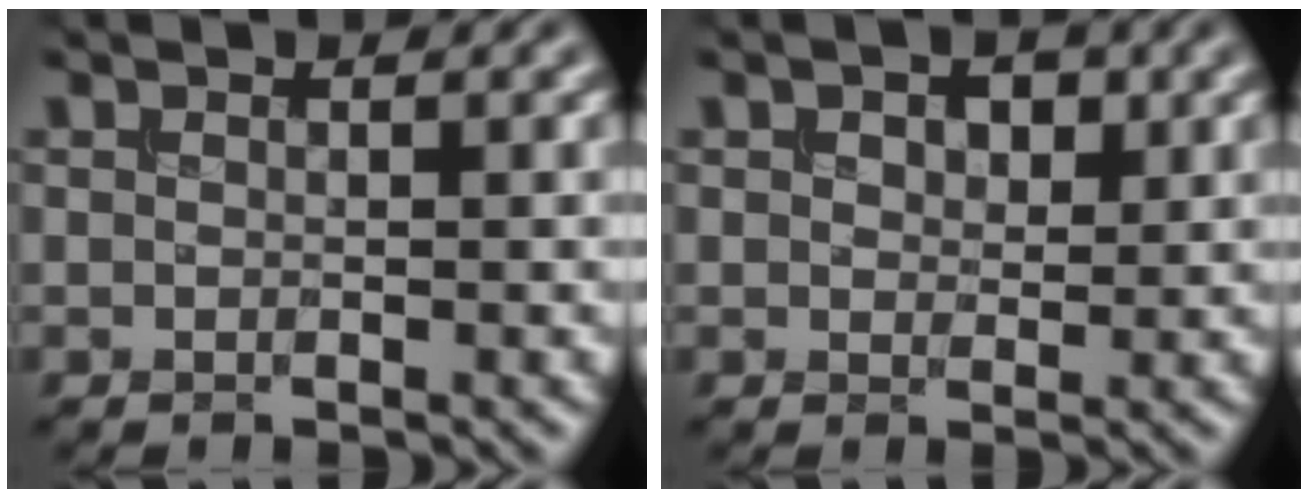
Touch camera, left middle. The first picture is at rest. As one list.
[{"total": 2.5, "force": [1.1, 1.5, 1.6], "torque": [-0.024, 0.002, 0.012]}]